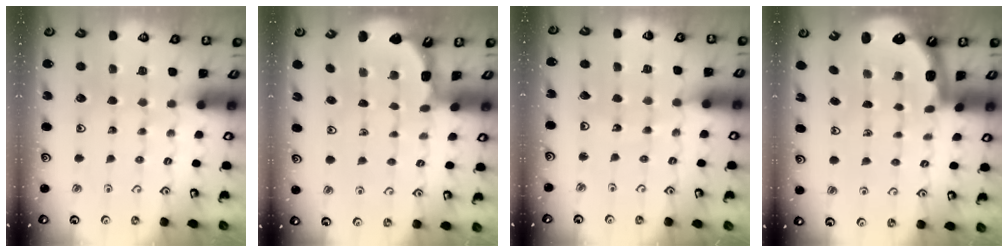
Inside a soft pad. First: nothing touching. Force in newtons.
{"total": 1.4, "press": 1.4, "slide": 0.1}
{"total": 3.4, "press": 3.4, "slide": 0.2}
{"total": 1.5, "press": 1.3, "slide": 0.6}